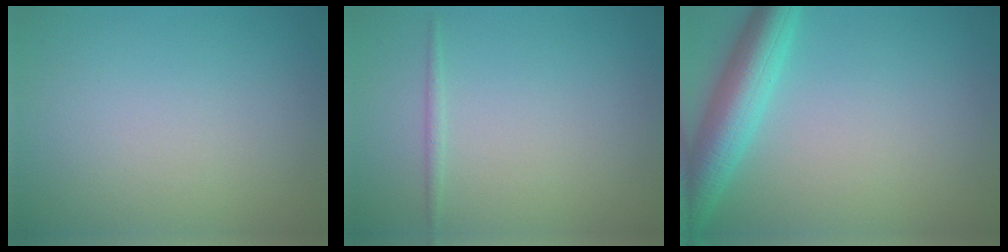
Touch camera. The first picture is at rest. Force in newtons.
{"total": 0.7, "press": 0.7, "slide": 0.0}
{"total": 5.5, "press": 5.5, "slide": 0.2}